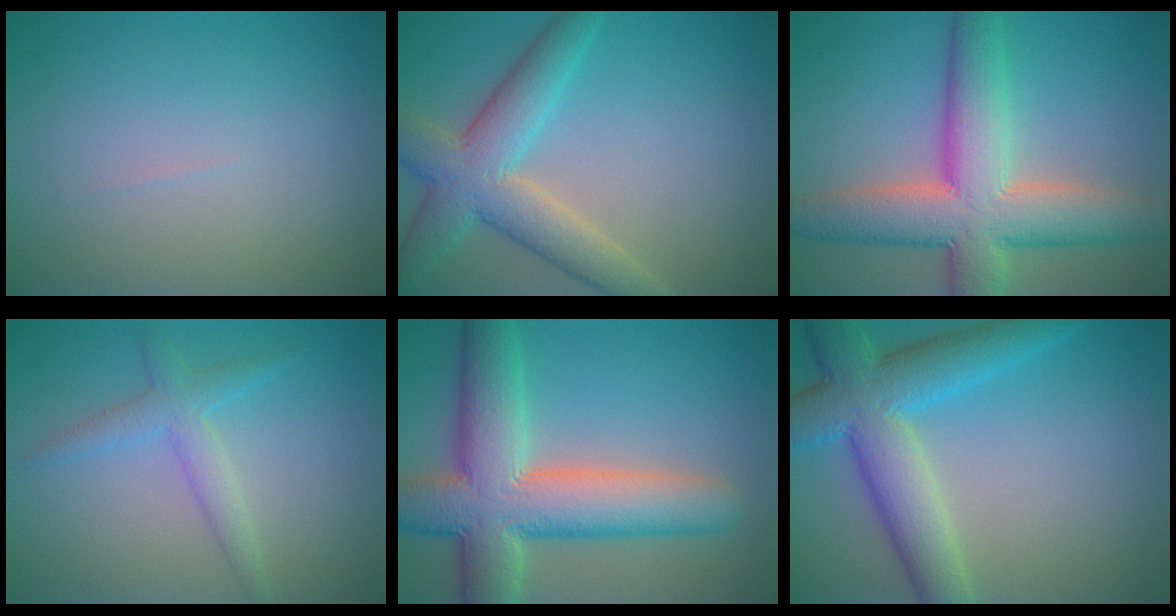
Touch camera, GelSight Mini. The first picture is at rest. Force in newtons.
{"total": 6.6, "press": 6.6, "slide": 0.6}
{"total": 10.1, "press": 10.1, "slide": 0.7}
{"total": 2.6, "press": 2.6, "slide": 0.1}
{"total": 10.9, "press": 10.9, "slide": 0.7}
{"total": 8.2, "press": 8.1, "slide": 0.6}